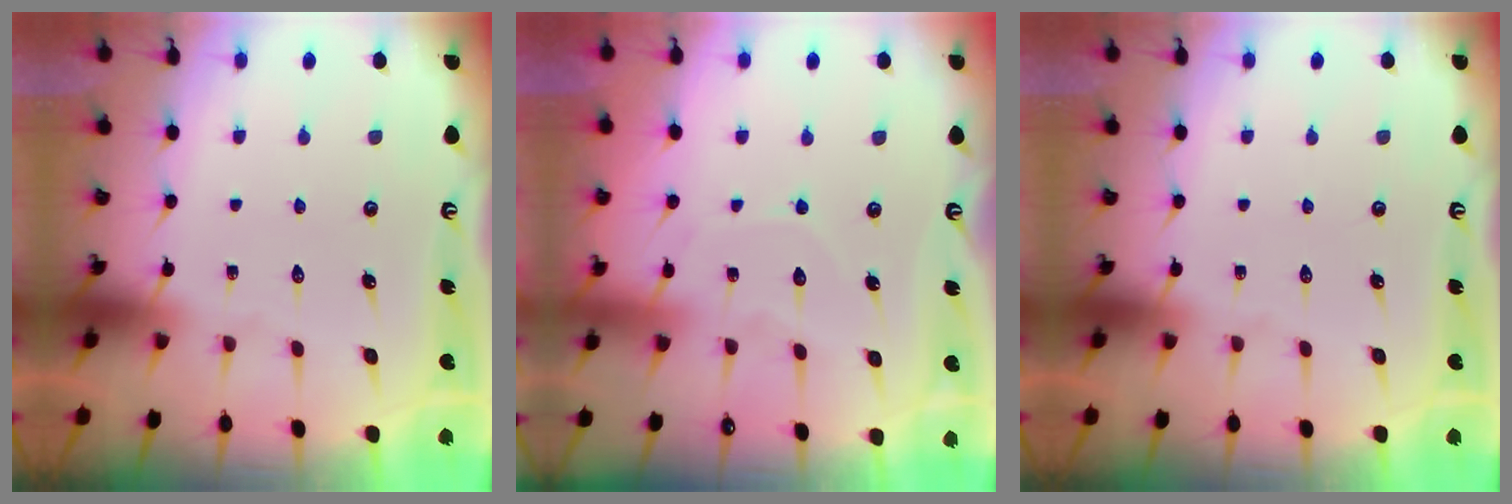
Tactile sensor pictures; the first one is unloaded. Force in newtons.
{"total": 6.1, "press": 6.1, "slide": 0.7}
{"total": 0.0}